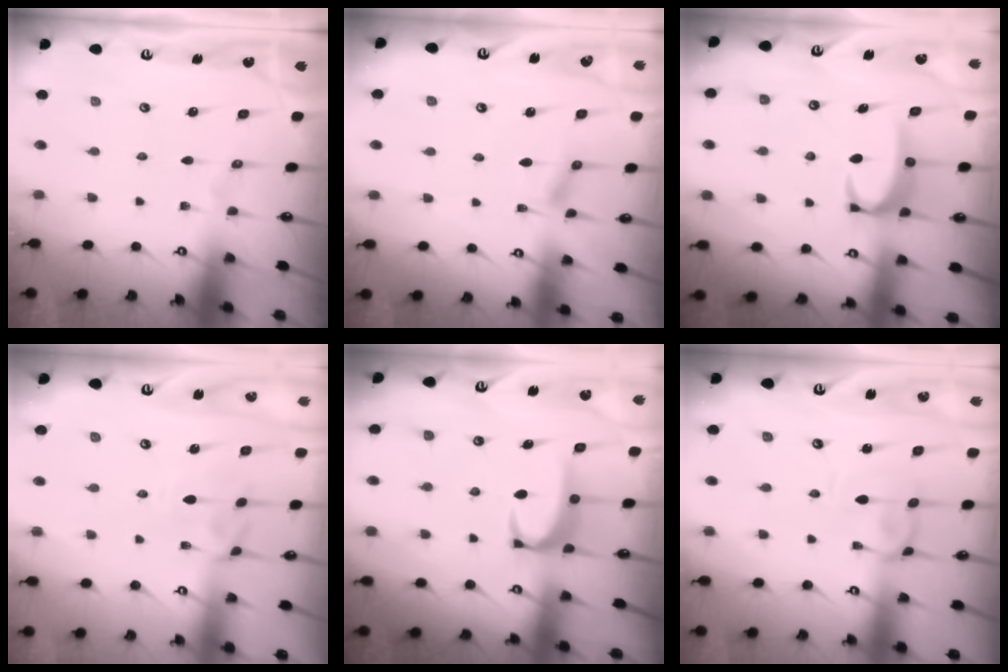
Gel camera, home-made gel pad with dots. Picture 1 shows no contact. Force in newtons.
{"total": 3.8, "press": 3.8, "slide": 0.7}
{"total": 3.4, "press": 3.3, "slide": 0.6}
{"total": 0.7, "press": 0.3, "slide": 0.6}
{"total": 3.1, "press": 3.1, "slide": 0.4}
{"total": 1.3, "press": 1.1, "slide": 0.7}